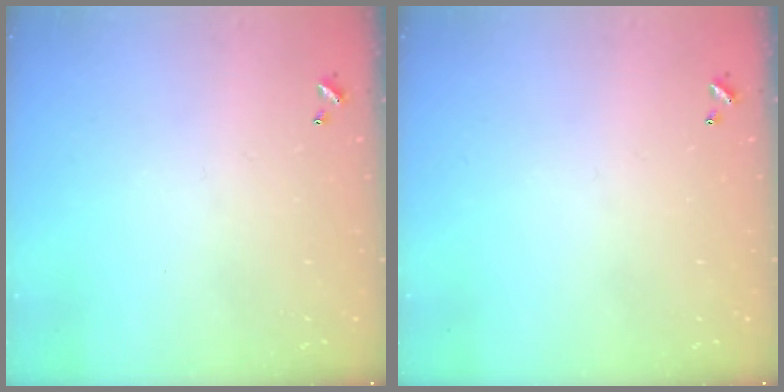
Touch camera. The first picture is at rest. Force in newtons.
{"total": 0.0}